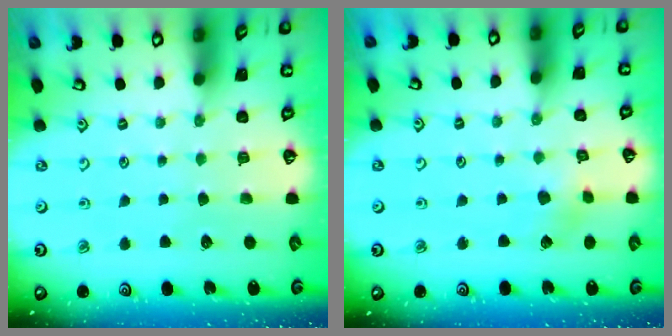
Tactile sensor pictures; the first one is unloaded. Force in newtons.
{"total": 2.8, "press": 2.7, "slide": 0.8}